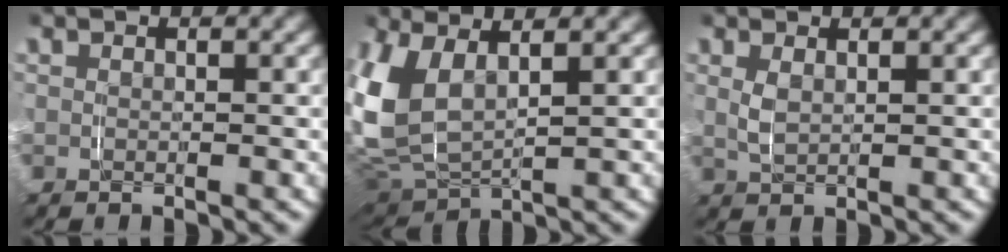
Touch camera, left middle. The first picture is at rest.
{"total": 8.6, "force": [0.8, 6.0, 6.1], "torque": [-0.197, -0.015, 0.017]}
{"total": 1.2, "force": [0.5, 0.4, 1.0], "torque": [-0.031, -0.007, 0.014]}